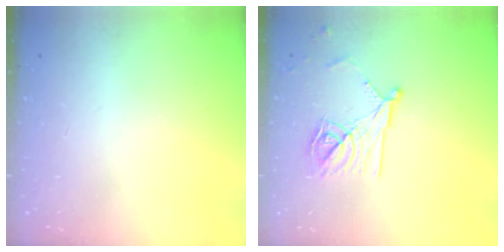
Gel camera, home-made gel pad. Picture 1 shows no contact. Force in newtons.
{"total": 13.5, "press": 13.5, "slide": 0.2}